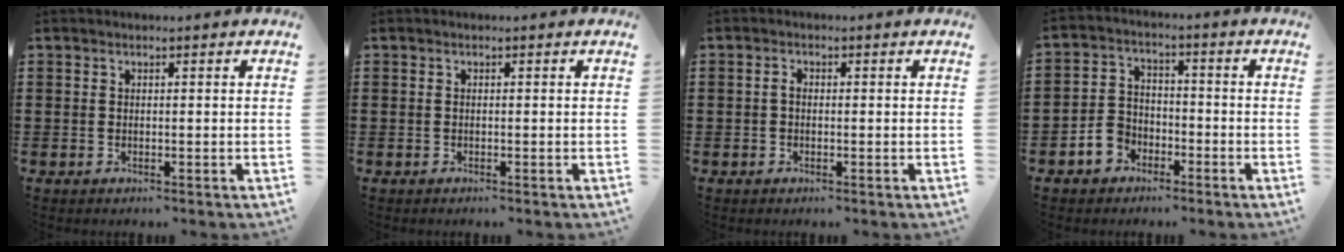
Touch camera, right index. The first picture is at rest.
{"total": 0.0}
{"total": 1.2, "force": [-0.3, 0.7, 0.9], "torque": [-0.019, 0.001, -0.006]}
{"total": 4.9, "force": [-2.9, 3.6, 1.3], "torque": [-0.052, 0.009, -0.063]}